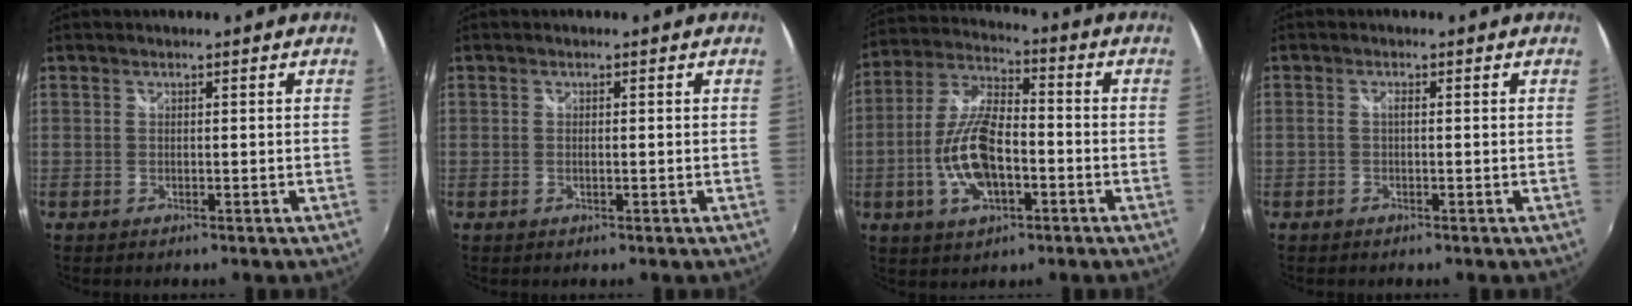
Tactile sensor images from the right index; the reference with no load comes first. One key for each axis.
{"total": 0.8, "fx": 0.0, "fy": 0.1, "fz": 0.7, "tx": -0.016, "ty": 0.000, "tz": -0.002}
{"total": 13.2, "fx": -3.7, "fy": 5.9, "fz": 11.2, "tx": -0.236, "ty": 0.004, "tz": -0.068}
{"total": 0.9, "fx": -0.1, "fy": 0.2, "fz": 0.9, "tx": -0.016, "ty": 0.003, "tz": -0.004}